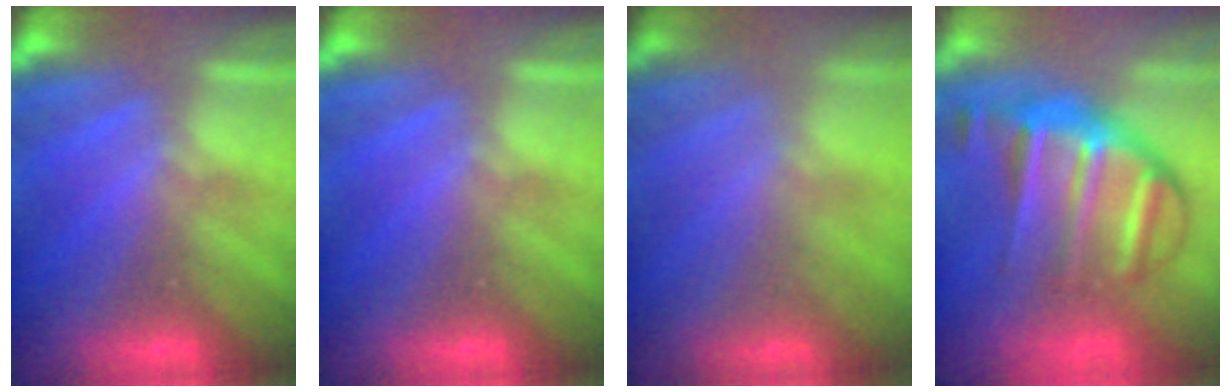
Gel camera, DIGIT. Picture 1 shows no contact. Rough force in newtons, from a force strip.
{"total": 0.0}
{"total": 1.7}
{"total": 9.3}